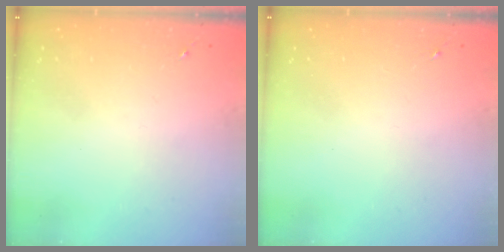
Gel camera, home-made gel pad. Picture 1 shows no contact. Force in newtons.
{"total": 0.0}